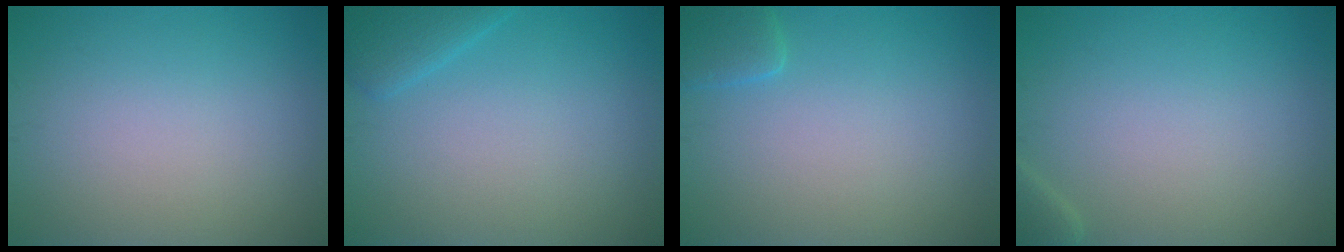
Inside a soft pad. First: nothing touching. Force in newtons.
{"total": 2.0, "press": 2.0, "slide": 0.1}
{"total": 1.6, "press": 1.6, "slide": 0.2}
{"total": 1.1, "press": 1.1, "slide": 0.1}